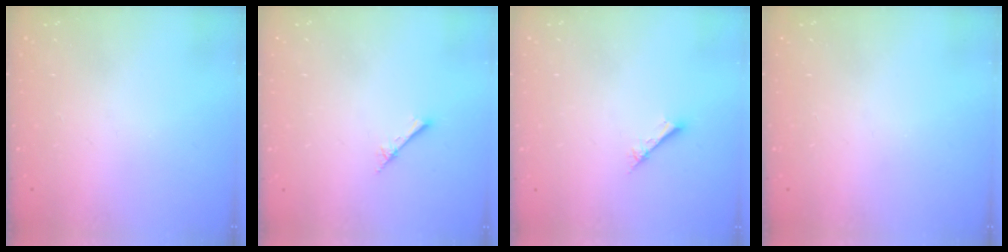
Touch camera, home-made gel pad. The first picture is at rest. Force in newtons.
{"total": 2.4, "press": 2.4, "slide": 0.3}
{"total": 2.1, "press": 2.1, "slide": 0.2}
{"total": 0.0}